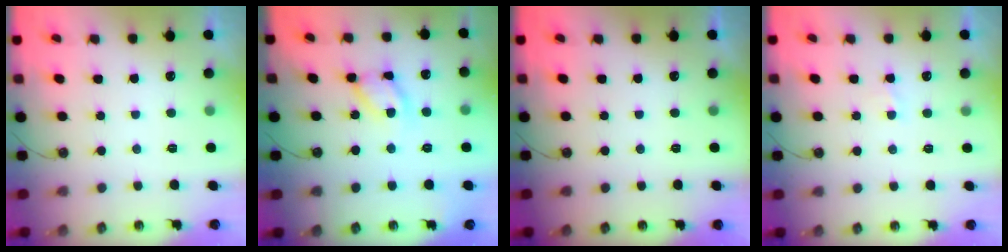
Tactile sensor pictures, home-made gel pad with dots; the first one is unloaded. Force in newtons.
{"total": 11.6, "press": 11.6, "slide": 1.3}
{"total": 0.0}
{"total": 1.6, "press": 1.6, "slide": 0.2}